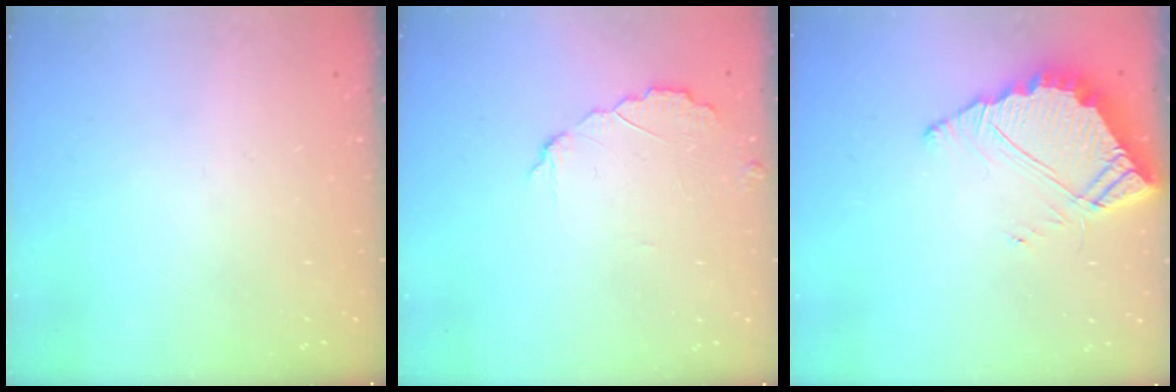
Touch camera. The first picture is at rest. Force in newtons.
{"total": 4.3, "press": 4.3, "slide": 0.4}
{"total": 8.0, "press": 7.9, "slide": 0.6}